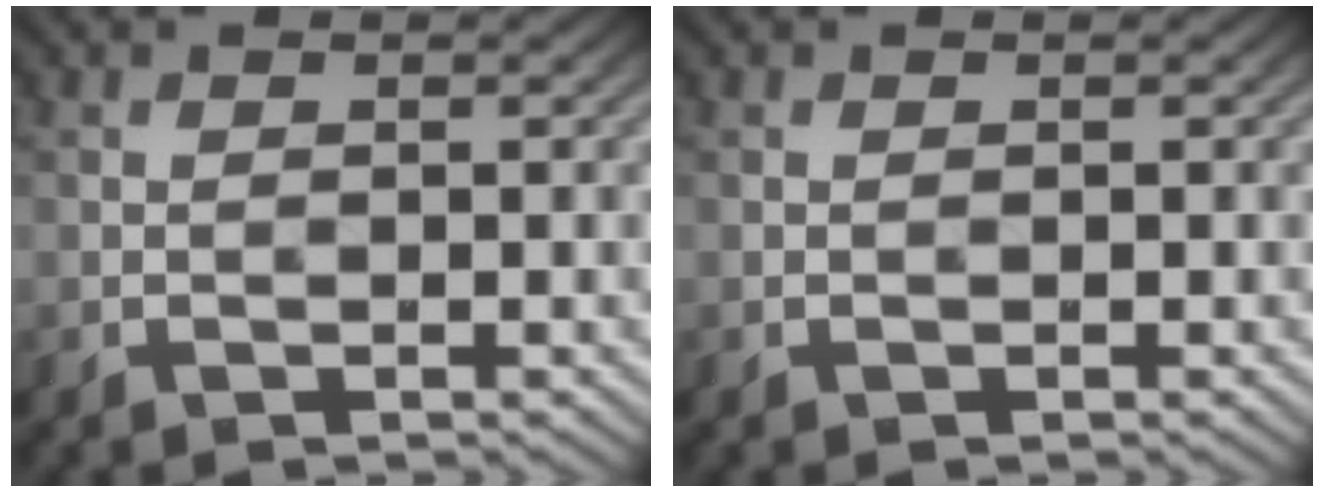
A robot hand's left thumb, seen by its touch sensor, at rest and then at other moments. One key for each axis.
{"total": 0.0}